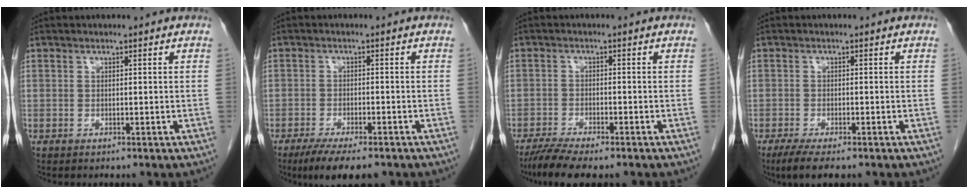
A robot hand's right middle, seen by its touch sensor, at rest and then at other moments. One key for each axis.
{"total": 7.8, "fx": -5.8, "fy": 1.9, "fz": 4.7, "tx": -0.074, "ty": -0.015, "tz": -0.089}
{"total": 6.9, "fx": -5.6, "fy": 0.8, "fz": 3.9, "tx": -0.065, "ty": -0.017, "tz": -0.092}
{"total": 5.1, "fx": -3.7, "fy": 1.1, "fz": 3.4, "tx": -0.058, "ty": -0.013, "tz": -0.056}